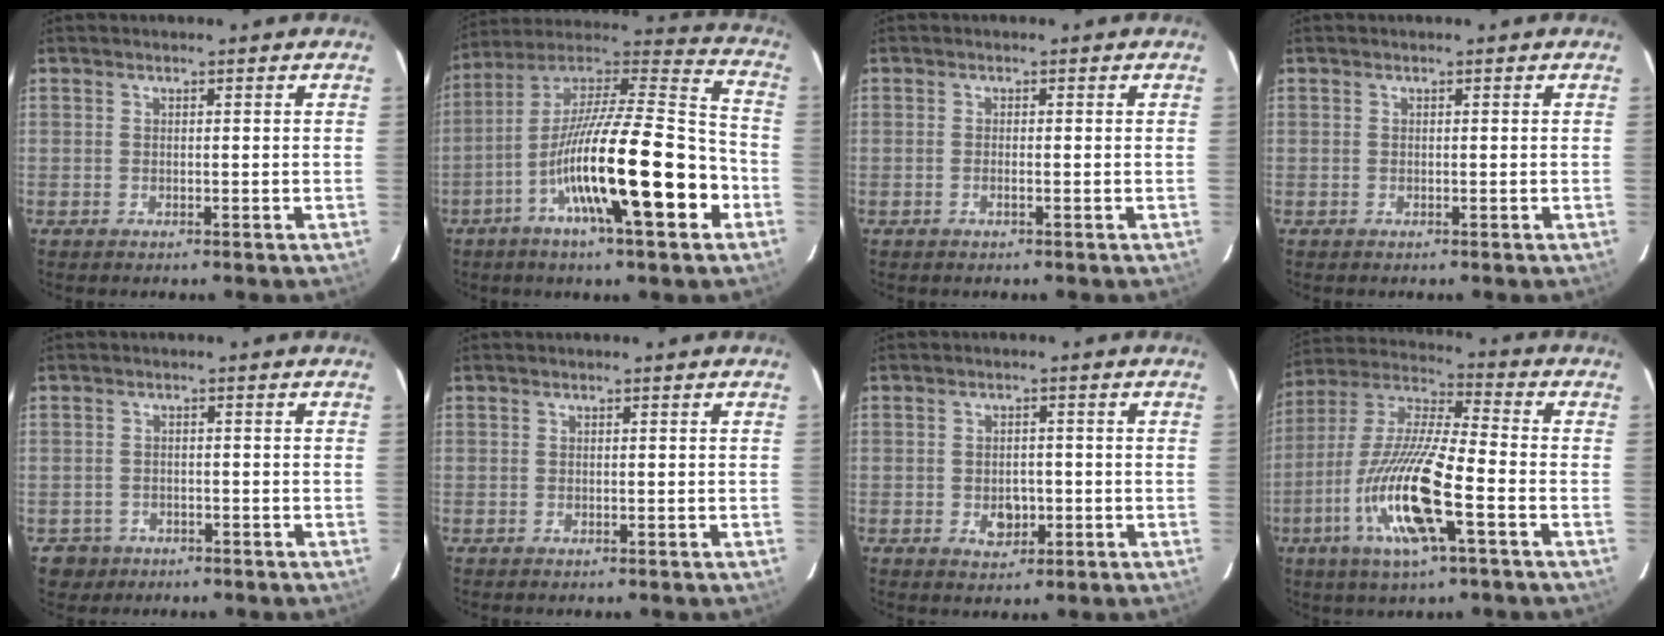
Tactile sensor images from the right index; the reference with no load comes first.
{"total": 22.0, "force": [-7.7, 2.4, 20.4], "torque": [-0.343, -0.005, -0.132]}
{"total": 0.6, "force": [-0.3, 0.0, 0.5], "torque": [-0.012, 0.000, -0.004]}
{"total": 0.0}
{"total": 3.3, "force": [-1.7, 2.8, -0.4], "torque": [0.005, 0.011, -0.027]}
{"total": 0.0}
{"total": 3.5, "force": [-0.9, 2.4, 2.3], "torque": [-0.030, 0.003, -0.007]}
{"total": 16.8, "force": [-5.8, 2.0, 15.6], "torque": [-0.323, -0.013, -0.109]}